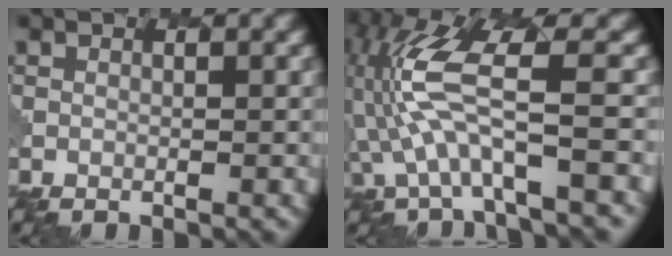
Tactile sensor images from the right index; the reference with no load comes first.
{"total": 8.0, "force": [-1.0, 2.0, 7.6], "torque": [-0.173, 0.012, -0.021]}